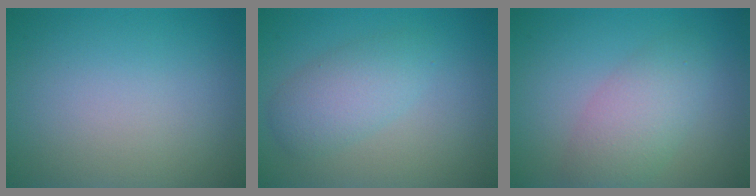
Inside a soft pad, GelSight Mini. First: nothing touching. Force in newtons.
{"total": 3.4, "press": 3.4, "slide": 0.1}
{"total": 3.9, "press": 3.9, "slide": 0.1}